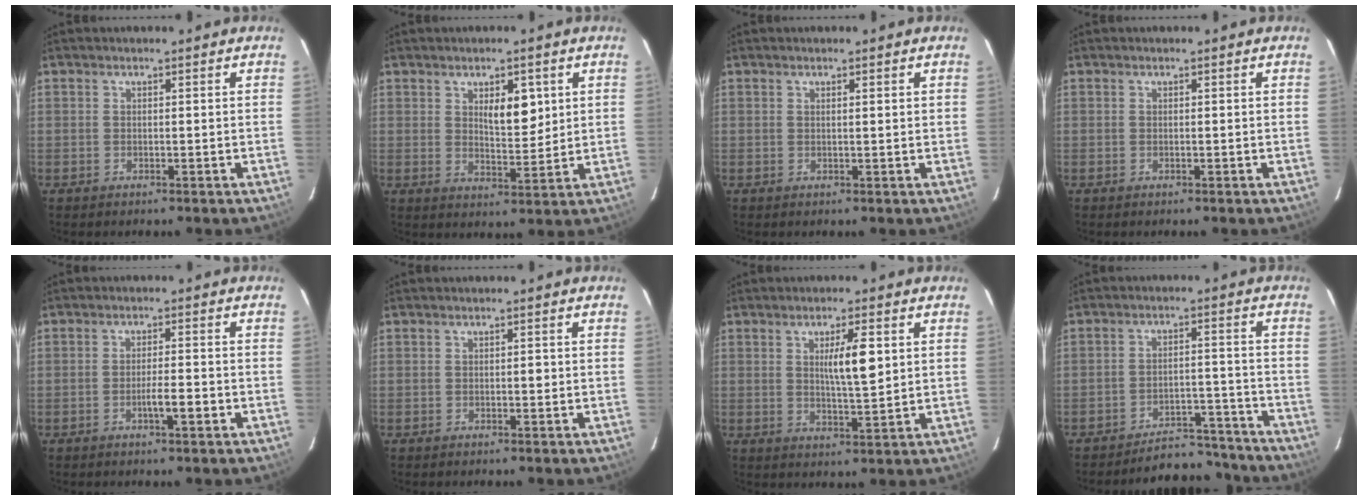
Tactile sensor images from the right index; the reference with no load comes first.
{"total": 6.0, "force": [2.1, 2.5, 5.1], "torque": [-0.083, -0.002, 0.041]}
{"total": 0.9, "force": [0.4, 0.2, 0.8], "torque": [-0.022, 0.003, 0.005]}
{"total": 0.0}
{"total": 3.6, "force": [-1.4, 0.5, 3.3], "torque": [-0.054, 0.003, -0.023]}
{"total": 1.0, "force": [-0.2, 0.4, 0.8], "torque": [-0.012, 0.002, -0.004]}
{"total": 5.9, "force": [1.2, 0.9, 5.7], "torque": [-0.096, 0.003, 0.023]}
{"total": 10.3, "force": [-9.9, 2.7, 1.0], "torque": [0.002, 0.028, -0.143]}